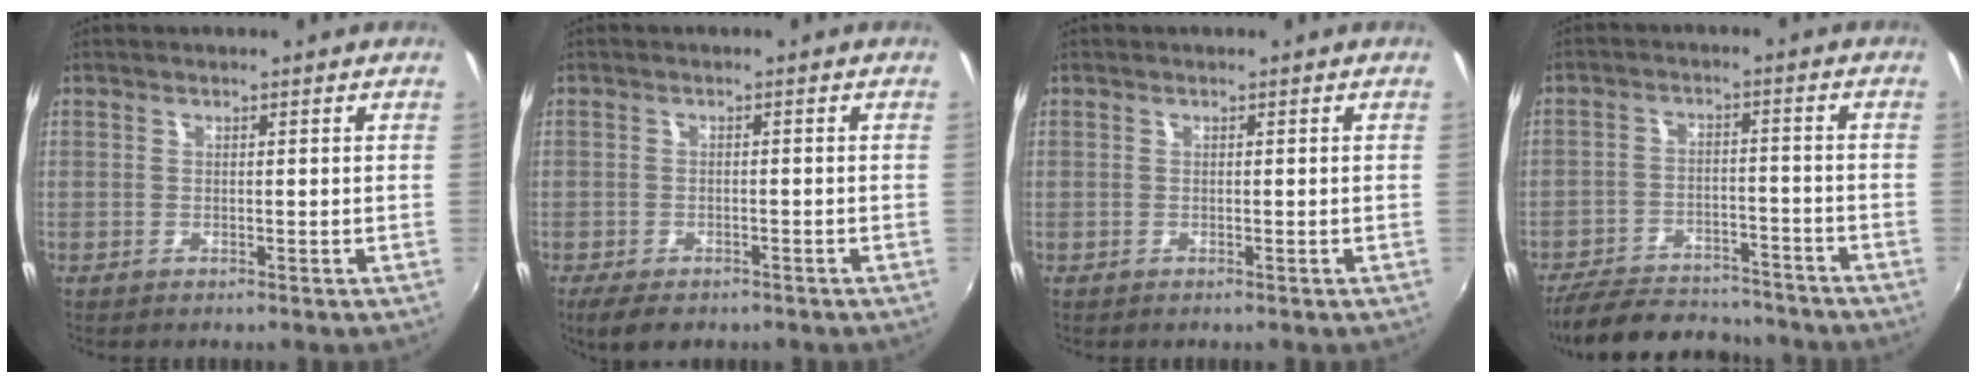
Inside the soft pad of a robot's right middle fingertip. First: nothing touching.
{"total": 5.6, "force": [-4.2, 2.3, 2.9], "torque": [-0.070, -0.021, -0.068]}
{"total": 0.0}
{"total": 16.2, "force": [-14.0, 5.7, 5.8], "torque": [-0.140, 0.007, -0.198]}